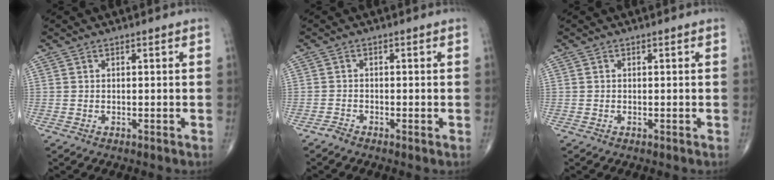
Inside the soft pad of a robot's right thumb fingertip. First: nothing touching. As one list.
[{"total": 1.1, "force": [-0.9, 0.2, 0.6], "torque": [-0.013, -0.003, -0.026]}, {"total": 0.0}]